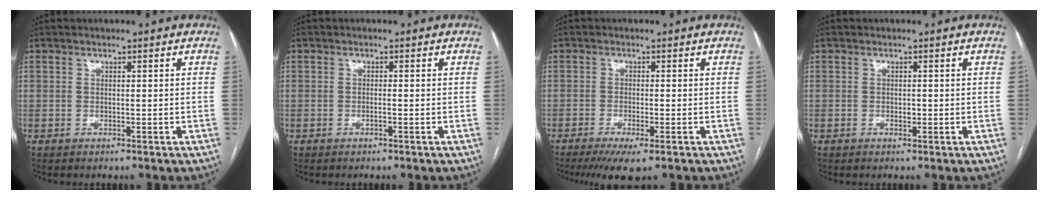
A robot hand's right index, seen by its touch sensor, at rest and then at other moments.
{"total": 0.5, "force": [-0.2, 0.0, 0.5], "torque": [-0.010, 0.000, -0.003]}
{"total": 5.5, "force": [-3.6, 0.7, 4.1], "torque": [-0.062, -0.014, -0.056]}
{"total": 0.7, "force": [-0.1, 0.5, 0.6], "torque": [-0.010, 0.000, -0.002]}